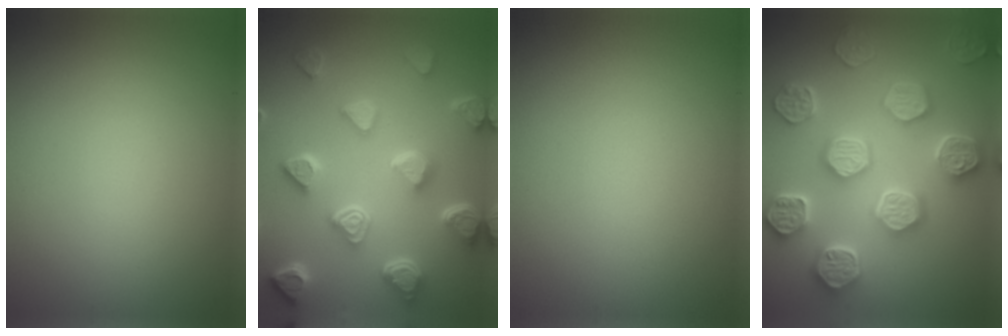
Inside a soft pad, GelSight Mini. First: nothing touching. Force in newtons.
{"total": 7.6, "press": 5.8, "slide": 4.9}
{"total": 0.0}
{"total": 7.4, "press": 6.6, "slide": 3.4}